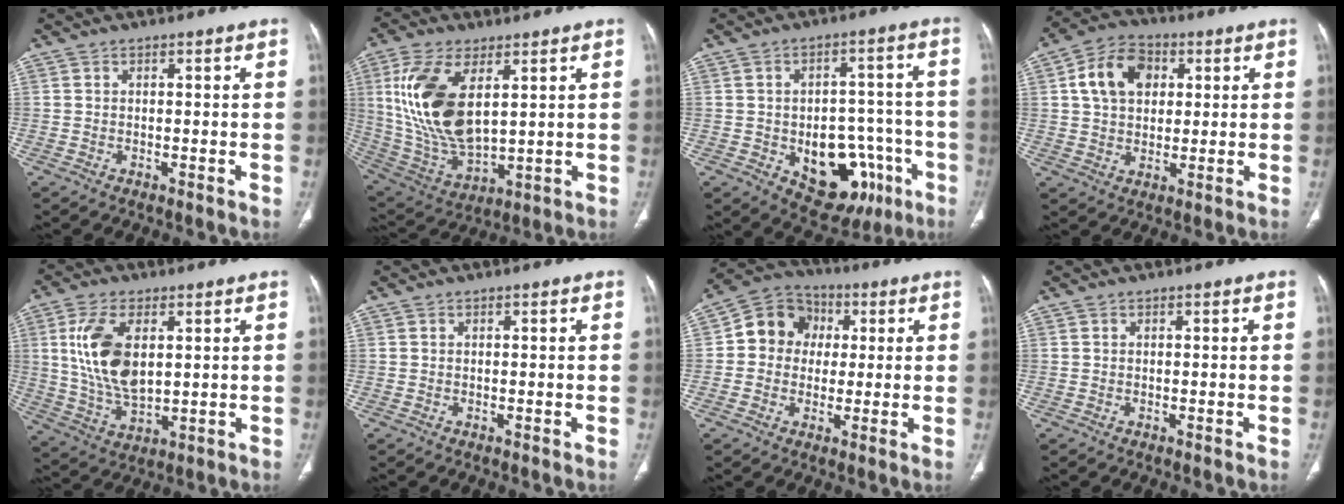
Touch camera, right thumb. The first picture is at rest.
{"total": 18.1, "force": [4.9, 8.9, 14.9], "torque": [-0.302, -0.024, 0.109]}
{"total": 16.0, "force": [-5.7, 10.1, 11.0], "torque": [-0.102, 0.037, -0.064]}
{"total": 11.2, "force": [3.0, 8.1, 7.2], "torque": [-0.106, 0.007, 0.046]}
{"total": 13.3, "force": [3.1, 7.0, 11.0], "torque": [-0.218, -0.016, 0.068]}
{"total": 0.0}
{"total": 10.2, "force": [1.1, 9.2, 4.4], "torque": [-0.043, 0.019, 0.005]}
{"total": 0.0}